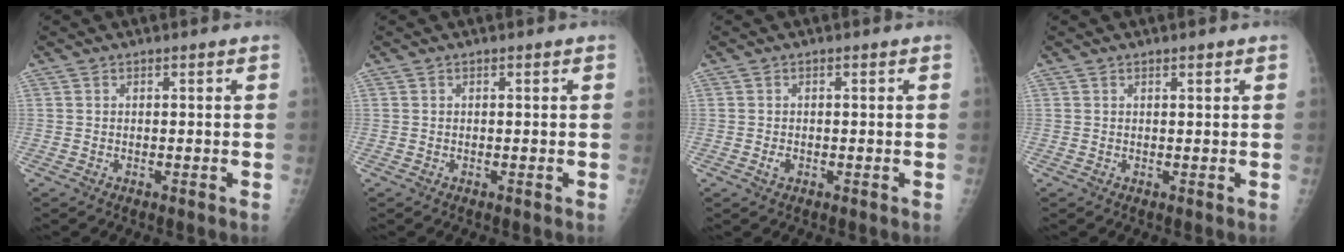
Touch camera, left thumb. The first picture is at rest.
{"total": 0.0}
{"total": 1.2, "force": [-0.3, 0.8, 0.8], "torque": [-0.014, -0.001, -0.006]}
{"total": 0.8, "force": [0.6, 0.2, 0.5], "torque": [-0.008, -0.003, 0.010]}